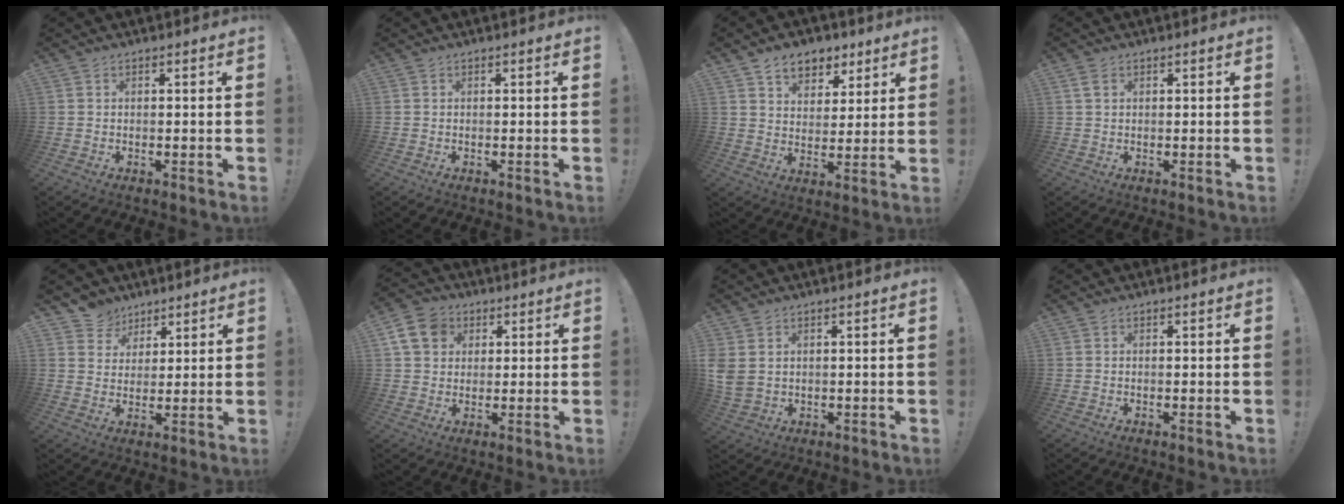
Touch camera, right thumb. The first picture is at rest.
{"total": 0.0}
{"total": 9.1, "force": [5.9, 6.2, 3.3], "torque": [-0.041, -0.037, 0.111]}
{"total": 2.1, "force": [0.9, 1.2, 1.5], "torque": [-0.023, 0.001, 0.016]}
{"total": 6.5, "force": [4.2, 5.0, 0.4], "torque": [-0.010, -0.036, 0.084]}
{"total": 10.6, "force": [3.8, 8.7, 4.6], "torque": [-0.083, -0.007, 0.079]}
{"total": 5.1, "force": [1.7, 3.7, 3.0], "torque": [-0.063, -0.005, 0.034]}
{"total": 0.0}